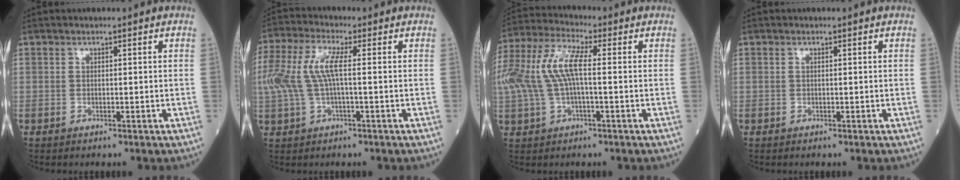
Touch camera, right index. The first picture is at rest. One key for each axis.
{"total": 9.0, "fx": 0.7, "fy": 2.6, "fz": 8.6, "tx": -0.211, "ty": 0.023, "tz": 0.012}
{"total": 12.8, "fx": 1.1, "fy": 4.1, "fz": 12.0, "tx": -0.283, "ty": 0.033, "tz": 0.019}
{"total": 0.0}